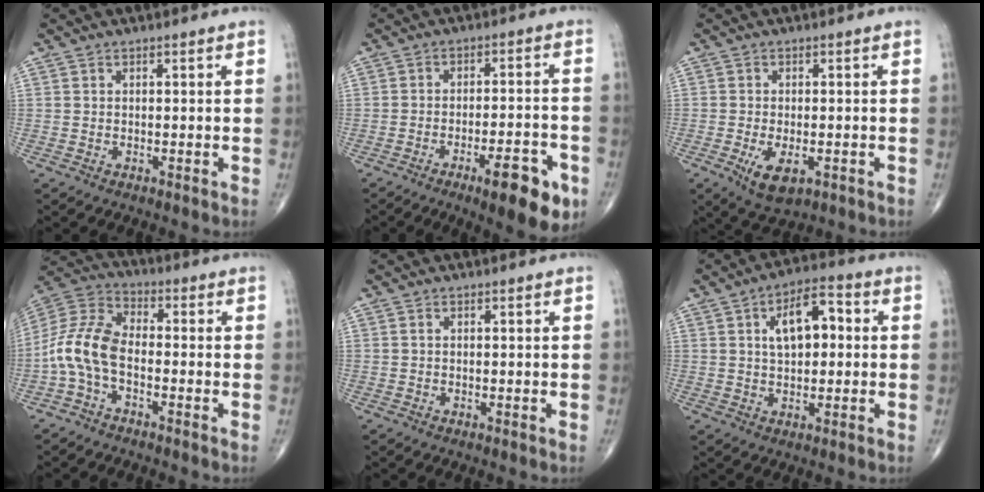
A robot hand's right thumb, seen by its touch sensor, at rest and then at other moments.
{"total": 11.8, "force": [-6.0, 3.3, 9.6], "torque": [-0.116, 0.024, -0.080]}
{"total": 6.0, "force": [-2.1, 2.9, 4.8], "torque": [-0.082, -0.009, -0.028]}
{"total": 10.3, "force": [-2.9, 5.5, 8.2], "torque": [-0.172, 0.036, -0.071]}
{"total": 0.0}
{"total": 9.5, "force": [1.9, 5.0, 7.9], "torque": [-0.104, 0.018, 0.023]}